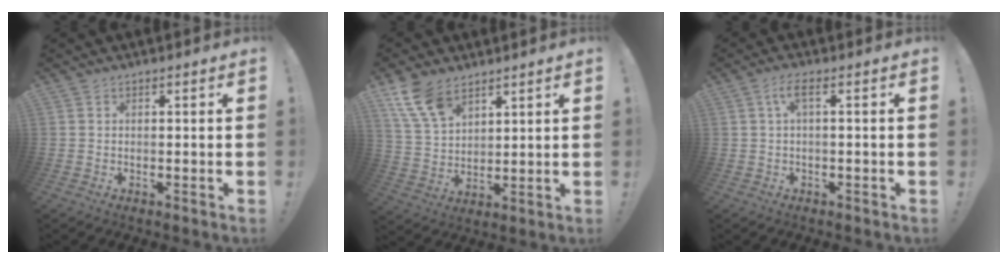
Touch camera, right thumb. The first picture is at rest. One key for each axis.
{"total": 11.4, "fx": 7.4, "fy": 6.3, "fz": 5.9, "tx": -0.115, "ty": -0.032, "tz": 0.147}
{"total": 3.9, "fx": 0.8, "fy": 0.9, "fz": 3.7, "tx": -0.070, "ty": 0.003, "tz": 0.012}